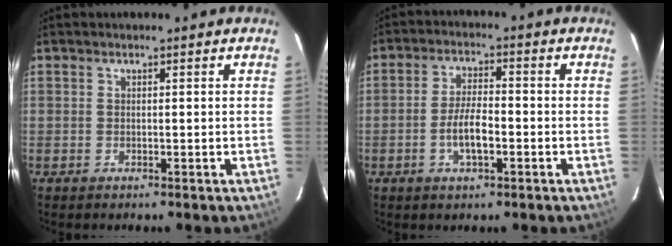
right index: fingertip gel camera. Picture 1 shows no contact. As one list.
[{"total": 6.0, "force": [-2.2, 2.0, 5.3], "torque": [-0.105, 0.005, -0.040]}]